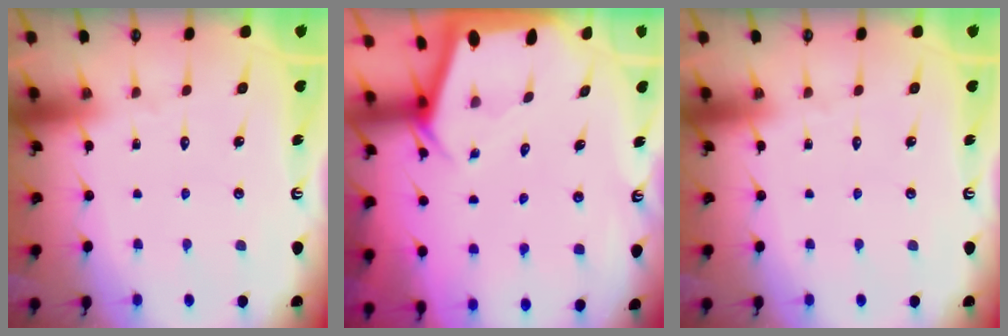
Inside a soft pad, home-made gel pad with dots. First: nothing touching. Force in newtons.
{"total": 3.1, "press": 3.1, "slide": 0.2}
{"total": 0.0}